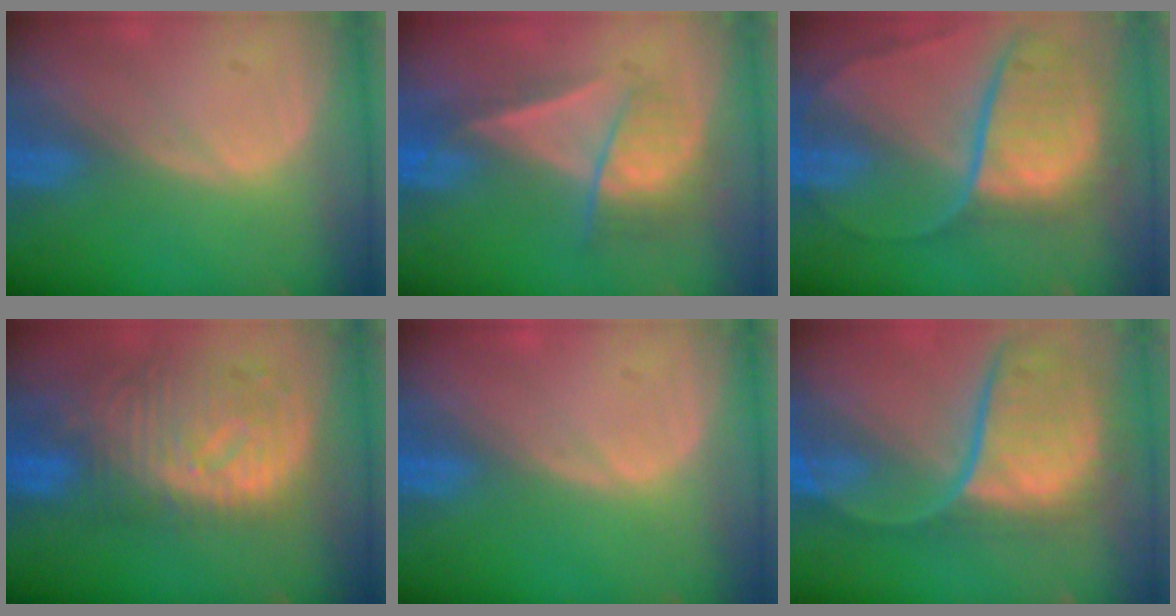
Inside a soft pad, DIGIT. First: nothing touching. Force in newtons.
{"total": 7.1, "press": 6.1, "slide": 3.7}
{"total": 10.9, "press": 9.0, "slide": 6.1}
{"total": 11.2, "press": 9.7, "slide": 5.5}
{"total": 0.0}
{"total": 11.9, "press": 9.9, "slide": 6.7}